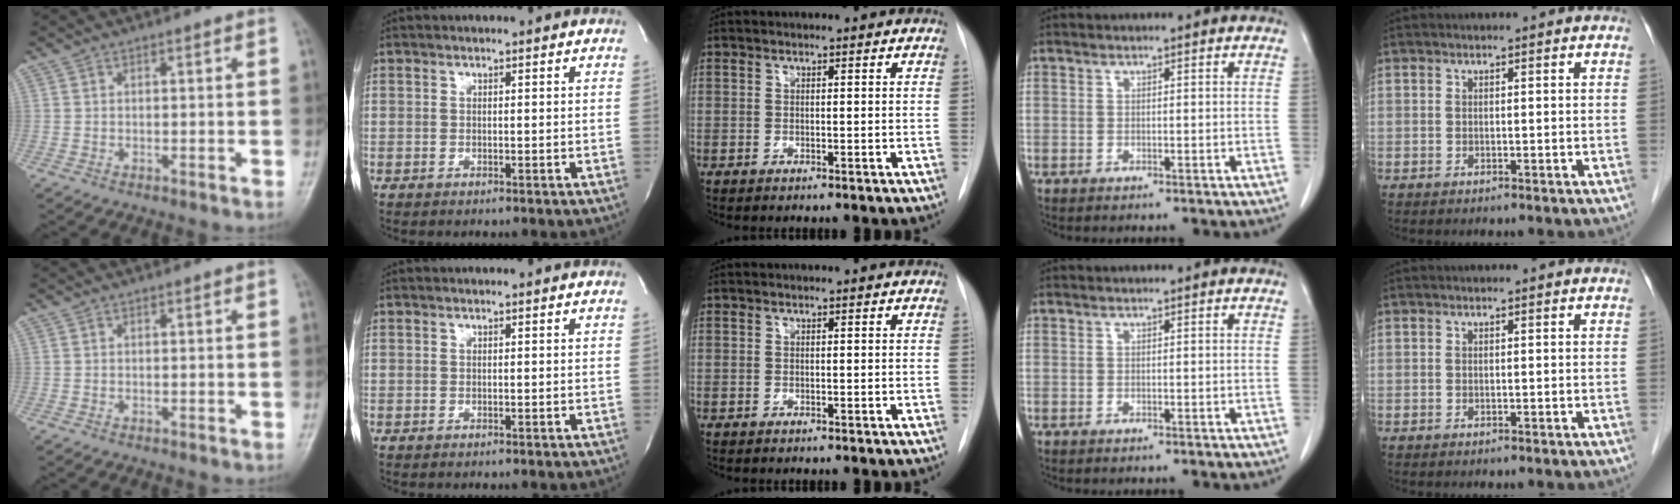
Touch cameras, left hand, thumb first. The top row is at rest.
{}